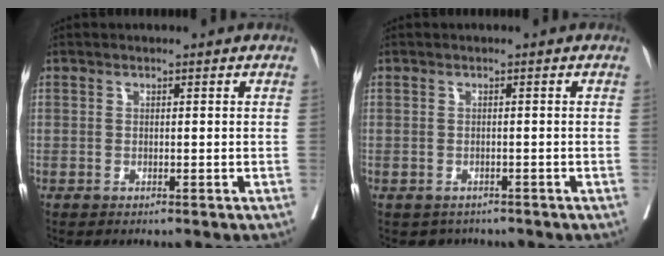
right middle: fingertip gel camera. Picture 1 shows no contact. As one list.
[{"total": 2.3, "force": [-1.8, 1.5, 0.2], "torque": [-0.006, 0.004, -0.024]}]